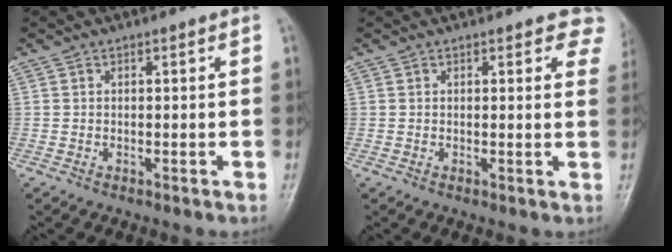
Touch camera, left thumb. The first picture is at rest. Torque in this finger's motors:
{"motor_torque": [0.09, 0.77, 0.25, -0.22, -0.04]}